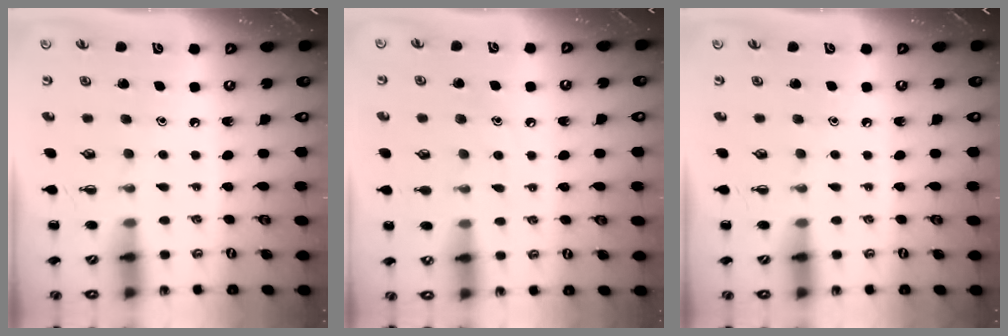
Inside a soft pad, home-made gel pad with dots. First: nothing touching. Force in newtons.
{"total": 8.5, "press": 8.3, "slide": 1.9}
{"total": 0.0}